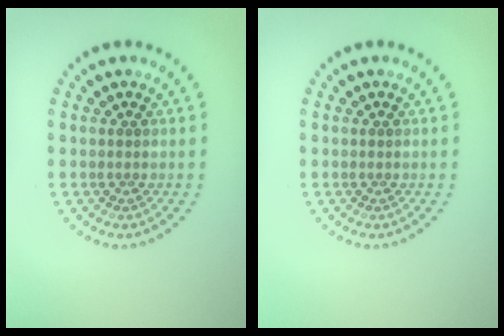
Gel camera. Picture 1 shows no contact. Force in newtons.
{"total": 0.0}